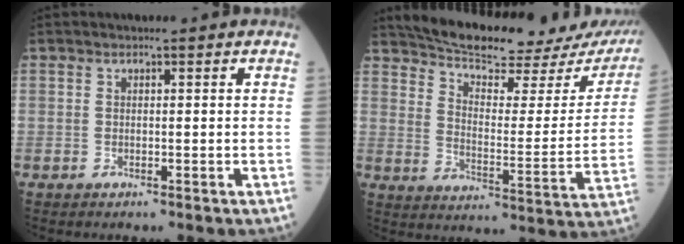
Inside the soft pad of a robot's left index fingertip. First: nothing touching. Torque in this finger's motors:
{"motor_torque": [0.16, -0.61, 0.16, 0.05]}